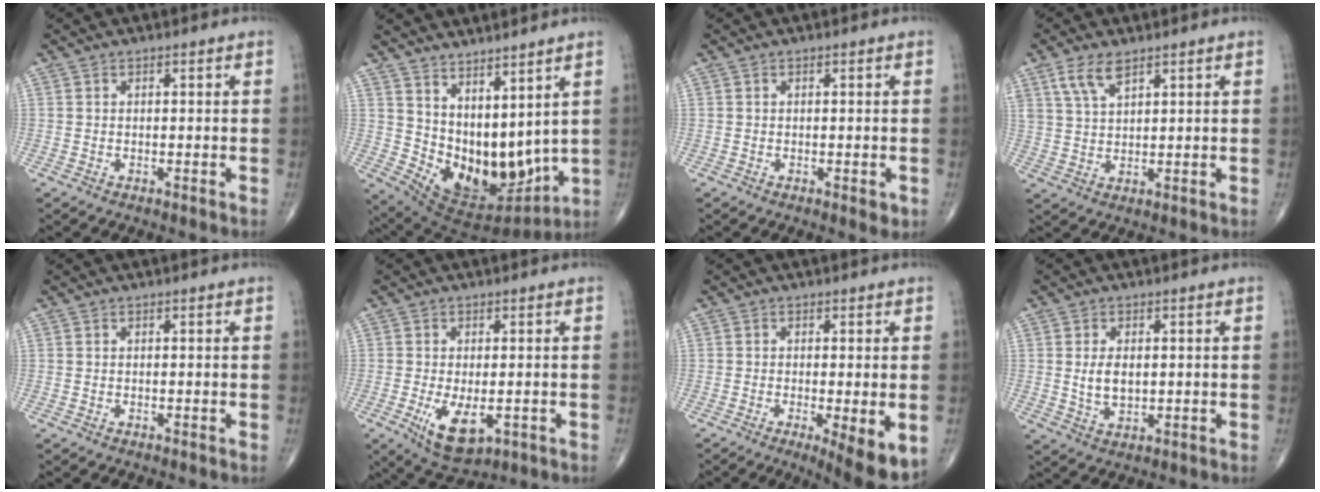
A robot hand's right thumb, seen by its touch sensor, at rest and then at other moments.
{"total": 14.7, "force": [6.0, 7.5, 11.1], "torque": [-0.143, -0.054, 0.136]}
{"total": 1.7, "force": [-0.5, 0.7, 1.4], "torque": [-0.010, -0.002, -0.005]}
{"total": 5.7, "force": [3.6, 2.4, 3.7], "torque": [-0.073, -0.010, 0.075]}
{"total": 0.0}
{"total": 7.7, "force": [-2.2, 3.7, 6.4], "torque": [-0.105, -0.016, -0.025]}
{"total": 8.3, "force": [-2.7, 2.0, 7.6], "torque": [-0.106, -0.022, -0.039]}
{"total": 4.9, "force": [0.4, 2.9, 3.9], "torque": [-0.066, -0.009, 0.012]}